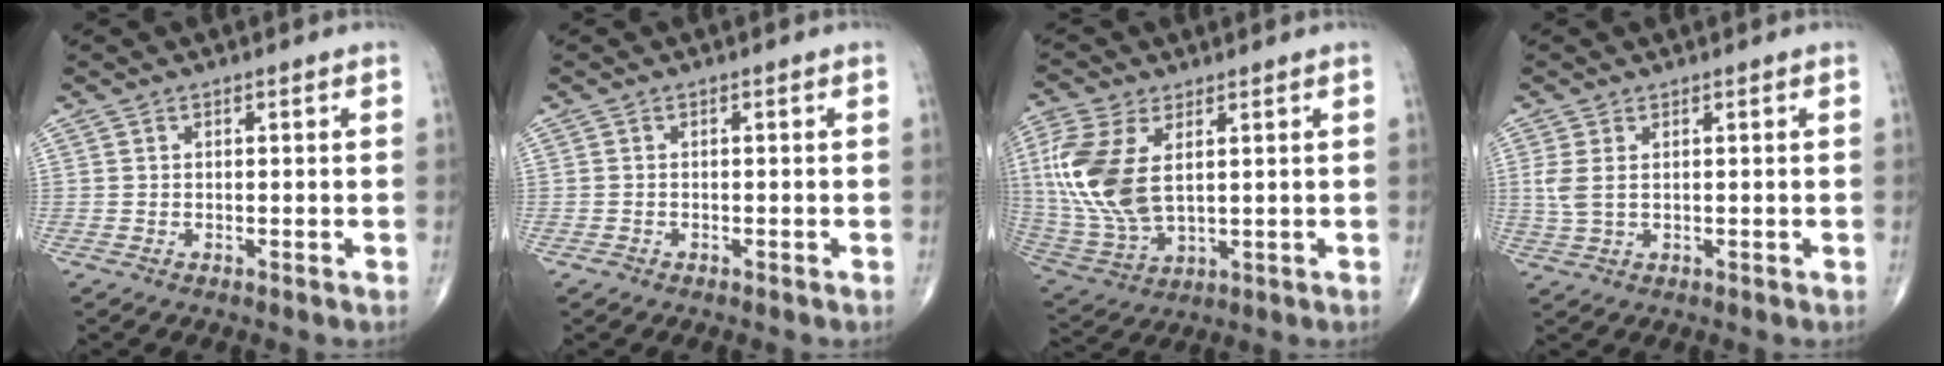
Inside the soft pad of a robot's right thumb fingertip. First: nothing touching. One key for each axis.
{"total": 0.6, "fx": -0.5, "fy": 0.4, "fz": 0.1, "tx": -0.003, "ty": 0.003, "tz": -0.011}
{"total": 15.4, "fx": 3.2, "fy": 8.4, "fz": 12.6, "tx": -0.291, "ty": -0.011, "tz": 0.072}
{"total": 3.6, "fx": 0.7, "fy": 2.0, "fz": 2.9, "tx": -0.079, "ty": 0.002, "tz": 0.019}